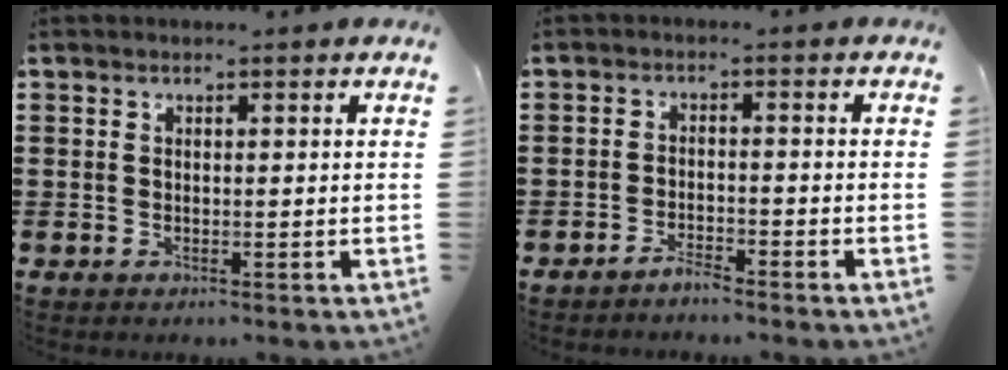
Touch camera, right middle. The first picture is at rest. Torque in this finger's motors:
{"motor_torque": [1.07, 1.01, -0.06, -0.01]}